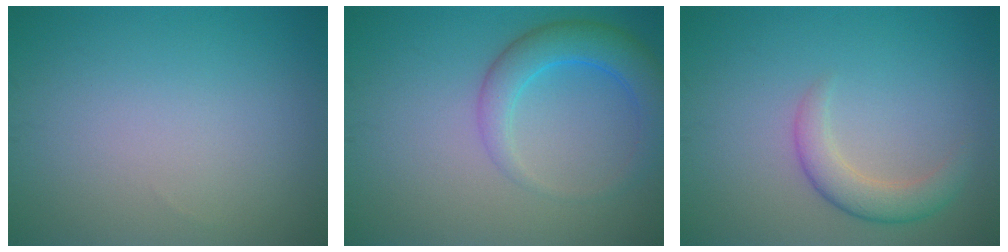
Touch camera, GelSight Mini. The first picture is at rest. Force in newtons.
{"total": 4.2, "press": 4.2, "slide": 0.3}
{"total": 2.9, "press": 2.9, "slide": 0.2}